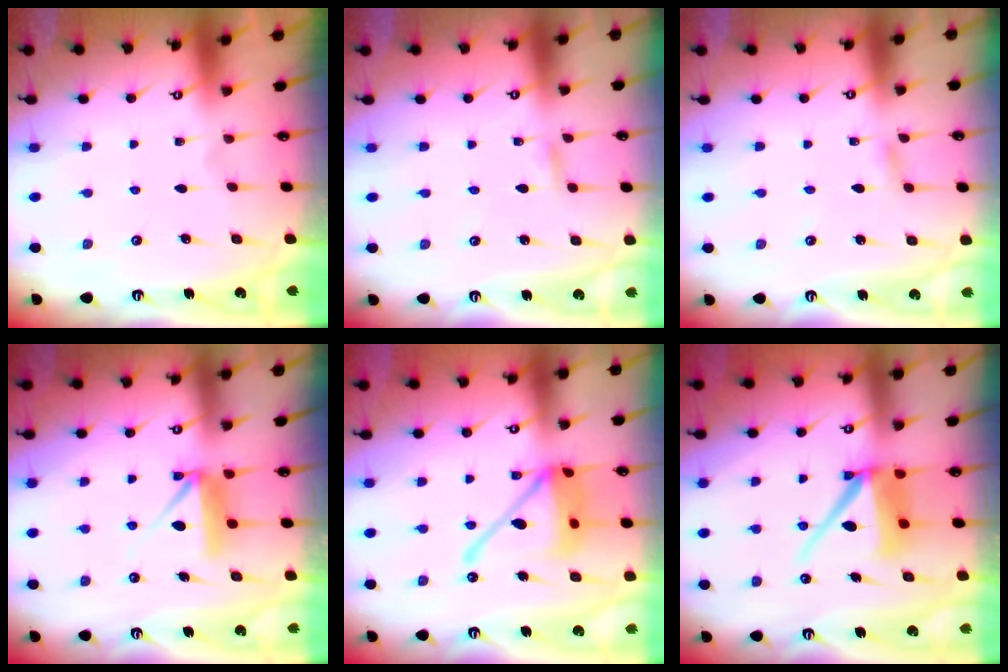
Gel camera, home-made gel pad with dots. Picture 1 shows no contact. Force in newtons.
{"total": 1.8, "press": 1.8, "slide": 0.1}
{"total": 2.1, "press": 2.1, "slide": 0.2}
{"total": 8.5, "press": 8.5, "slide": 0.3}
{"total": 16.2, "press": 16.1, "slide": 2.2}
{"total": 11.6, "press": 11.5, "slide": 1.2}